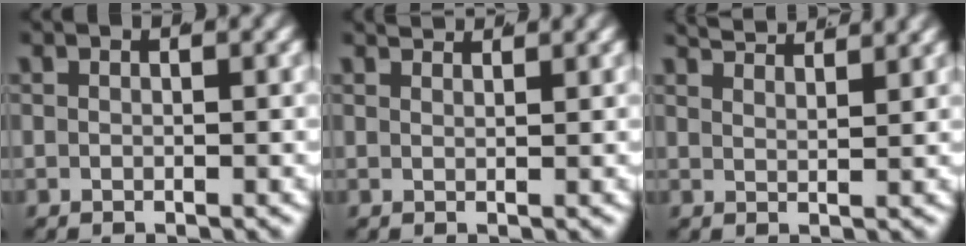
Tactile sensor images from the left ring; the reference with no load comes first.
{"total": 1.8, "force": [1.7, -0.3, 0.3], "torque": [-0.002, 0.001, 0.031]}
{"total": 3.9, "force": [3.7, 0.2, 1.3], "torque": [-0.022, 0.003, 0.064]}